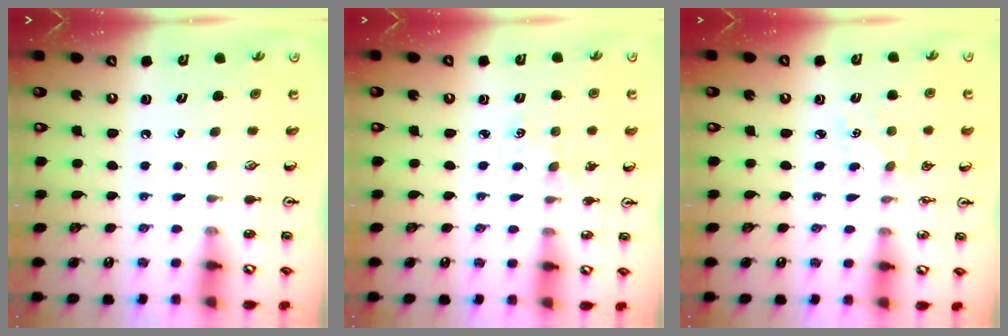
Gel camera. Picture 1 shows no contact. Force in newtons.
{"total": 1.2, "press": 1.2, "slide": 0.2}
{"total": 5.0, "press": 5.0, "slide": 0.6}